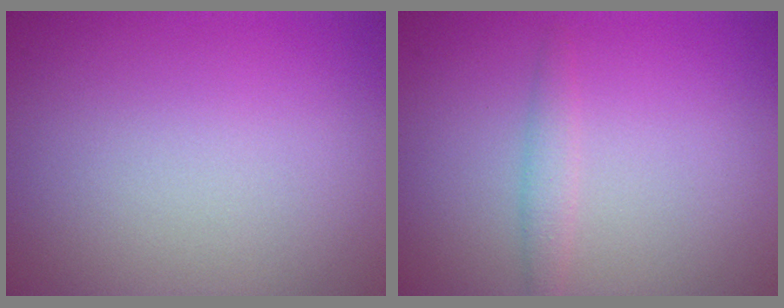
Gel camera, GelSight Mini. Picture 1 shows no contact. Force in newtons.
{"total": 1.4, "press": 1.4, "slide": 0.0}